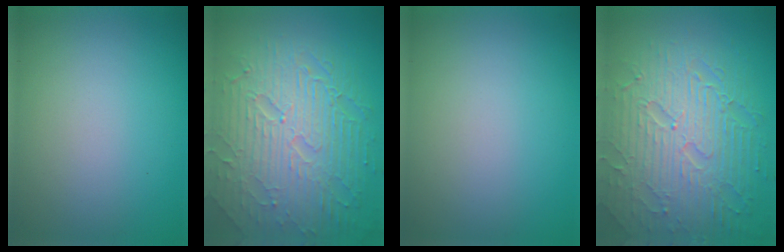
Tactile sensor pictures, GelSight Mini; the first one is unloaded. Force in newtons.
{"total": 10.1, "press": 6.5, "slide": 7.7}
{"total": 0.0}
{"total": 8.9, "press": 6.4, "slide": 6.3}